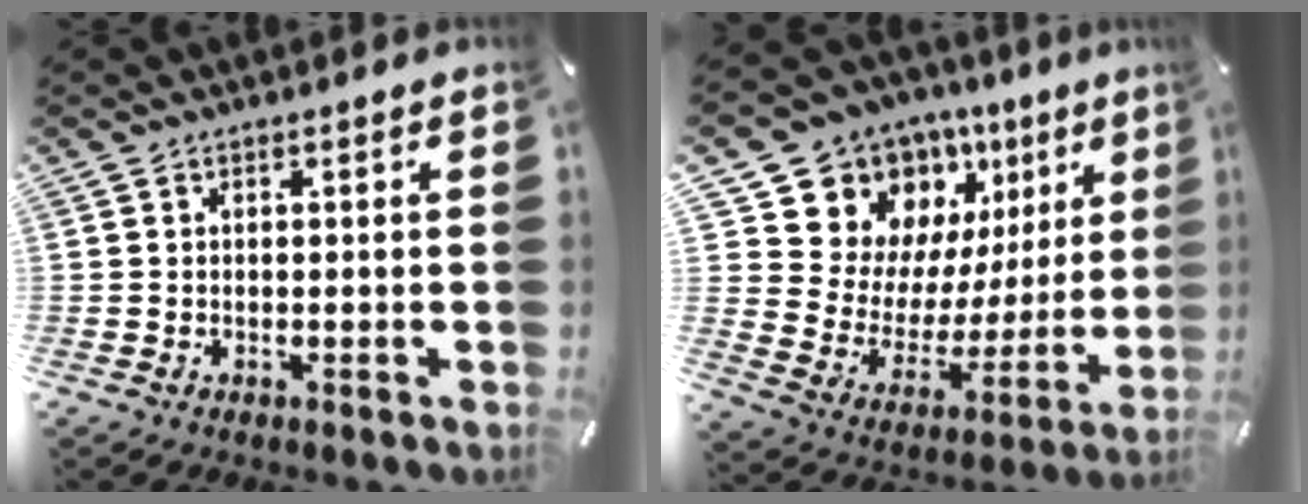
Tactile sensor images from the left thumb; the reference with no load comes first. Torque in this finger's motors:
{"motor_torque": [1.54, 1.50, 1.39, -1.38, 0.07]}